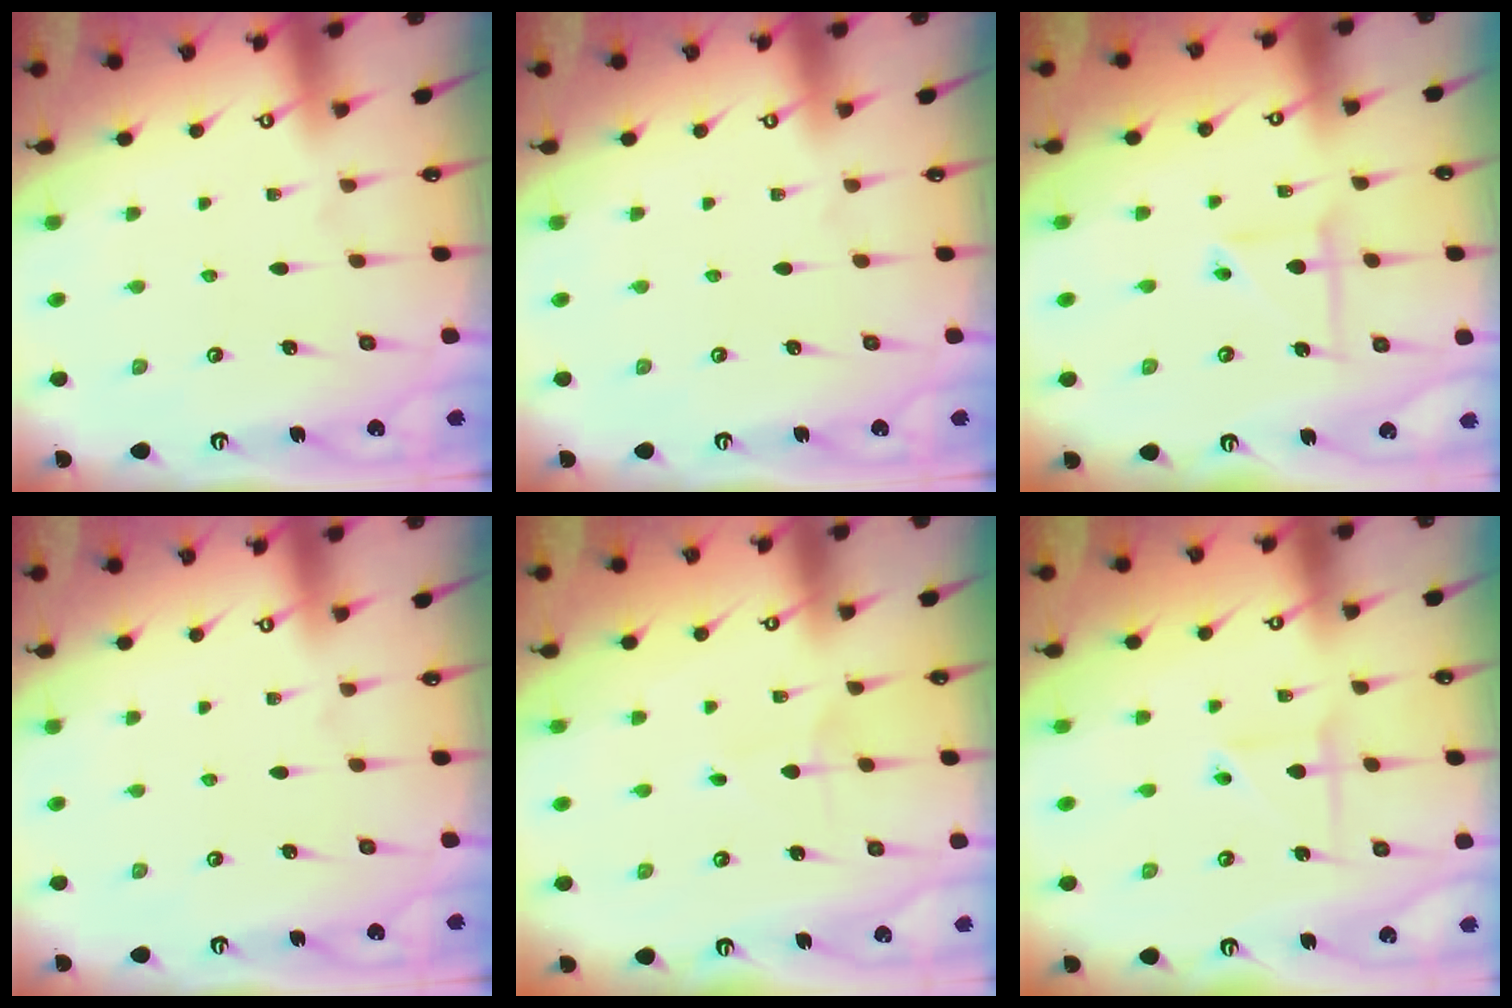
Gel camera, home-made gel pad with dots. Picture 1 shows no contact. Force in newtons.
{"total": 0.0}
{"total": 5.1, "press": 5.1, "slide": 0.4}
{"total": 0.0}
{"total": 2.5, "press": 2.5, "slide": 0.1}
{"total": 3.2, "press": 3.1, "slide": 0.3}